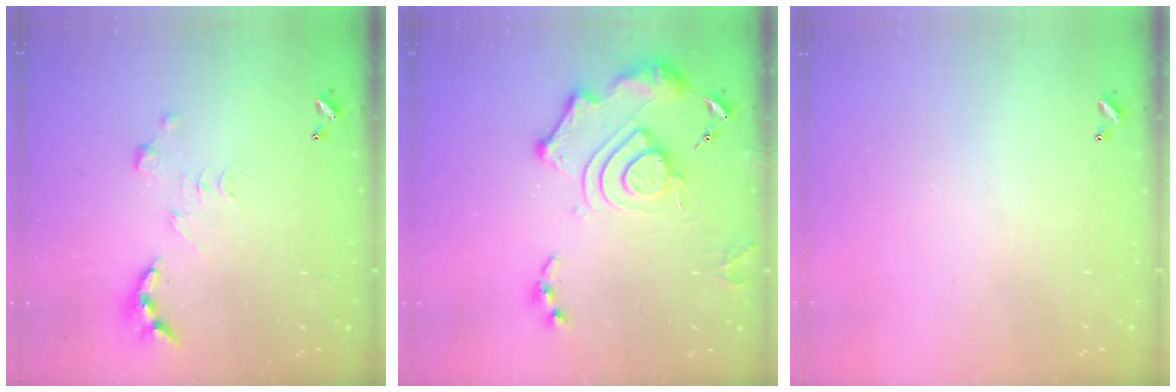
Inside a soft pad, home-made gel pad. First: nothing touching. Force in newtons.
{"total": 15.2, "press": 15.1, "slide": 1.7}
{"total": 0.0}